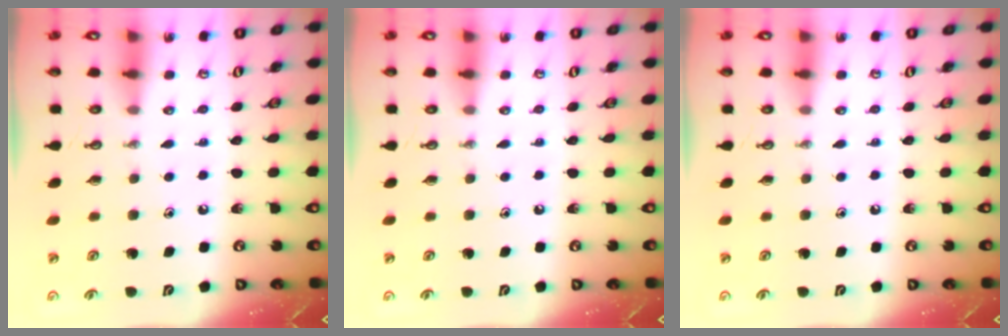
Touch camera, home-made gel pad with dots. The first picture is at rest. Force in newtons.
{"total": 0.0}
{"total": 0.0}